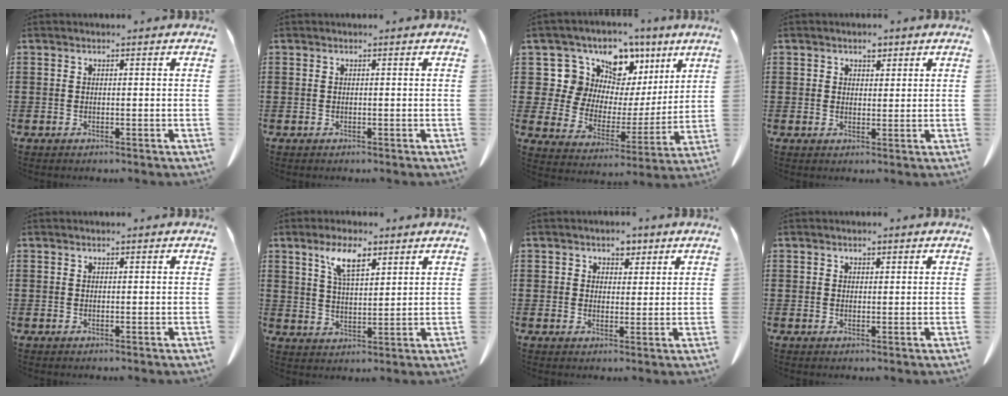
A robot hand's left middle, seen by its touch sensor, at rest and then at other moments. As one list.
[{"total": 0.0}, {"total": 7.6, "force": [5.3, 5.5, -0.3], "torque": [-0.046, -0.053, 0.093]}, {"total": 2.4, "force": [1.7, 1.6, 0.6], "torque": [-0.010, 0.003, 0.030]}, {"total": 0.0}, {"total": 7.2, "force": [4.5, 2.5, 5.1], "torque": [-0.103, 0.000, 0.079]}, {"total": 3.4, "force": [2.2, 2.6, 0.4], "torque": [-0.008, 0.007, 0.038]}, {"total": 1.1, "force": [0.9, 0.7, 0.2], "torque": [0.000, -0.002, 0.016]}]